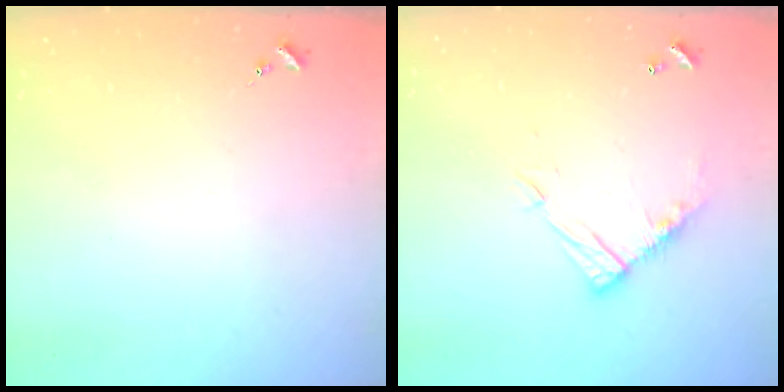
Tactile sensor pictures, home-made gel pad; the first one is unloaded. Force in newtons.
{"total": 11.4, "press": 11.4, "slide": 0.7}